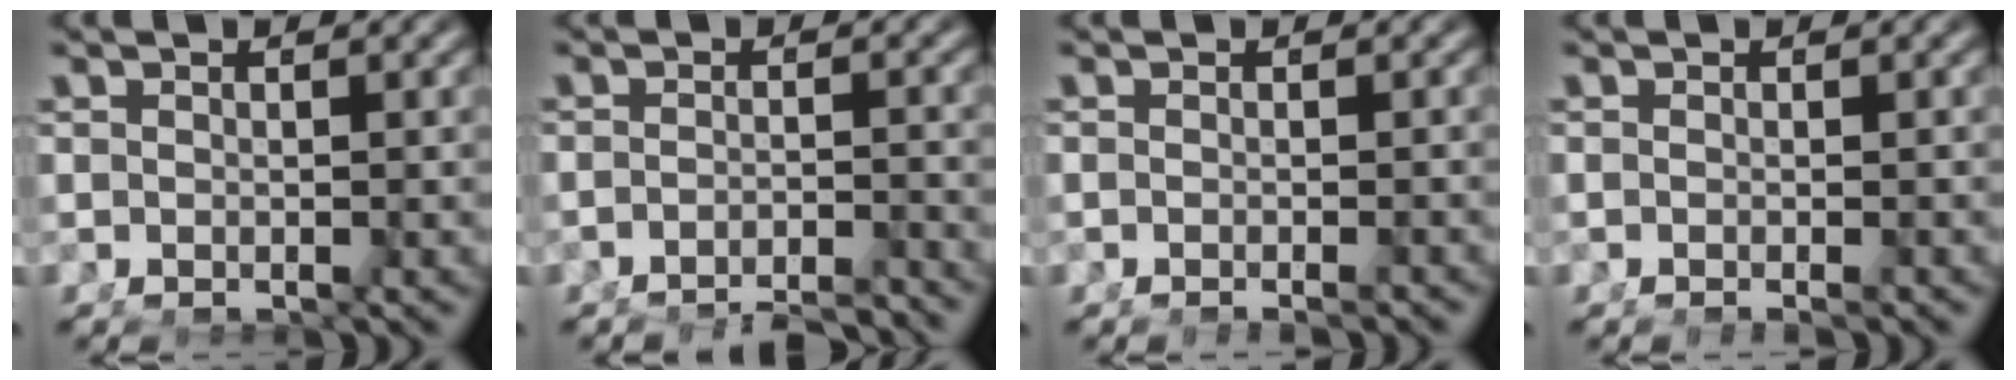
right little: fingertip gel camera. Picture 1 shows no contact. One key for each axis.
{"total": 5.8, "fx": -5.7, "fy": 0.5, "fz": 1.0, "tx": 0.003, "ty": -0.013, "tz": -0.089}
{"total": 1.6, "fx": -1.5, "fy": 0.0, "fz": 0.6, "tx": -0.006, "ty": 0.001, "tz": -0.022}
{"total": 1.1, "fx": -1.0, "fy": 0.0, "fz": 0.5, "tx": -0.004, "ty": 0.000, "tz": -0.014}